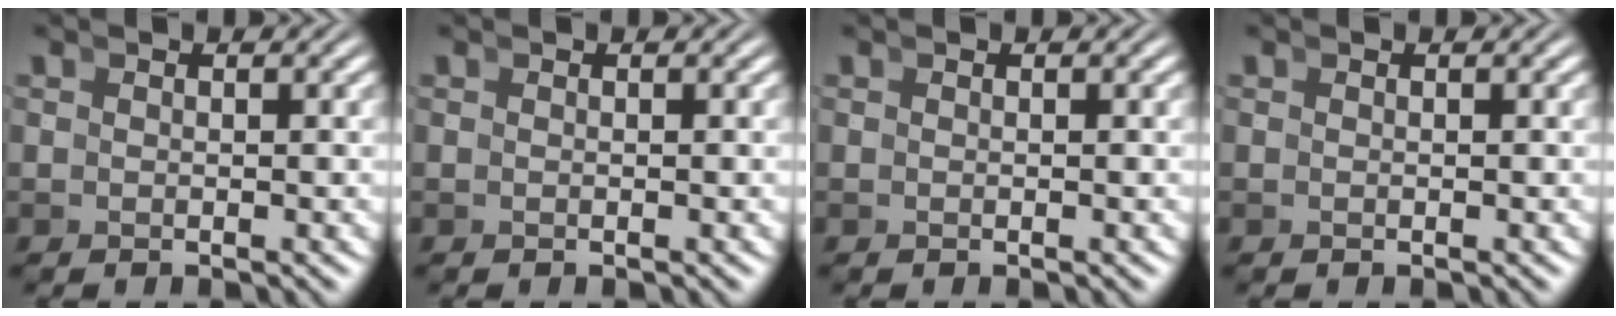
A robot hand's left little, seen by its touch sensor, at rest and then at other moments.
{"total": 0.0}
{"total": 0.0}
{"total": 0.0}